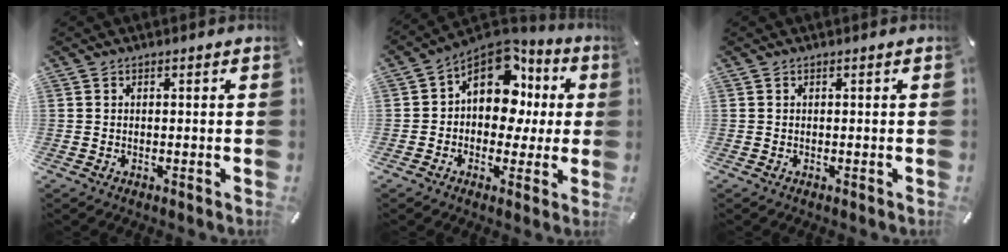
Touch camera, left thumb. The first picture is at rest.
{"total": 14.7, "force": [4.5, 10.5, 9.2], "torque": [-0.134, -0.025, 0.083]}
{"total": 0.0}